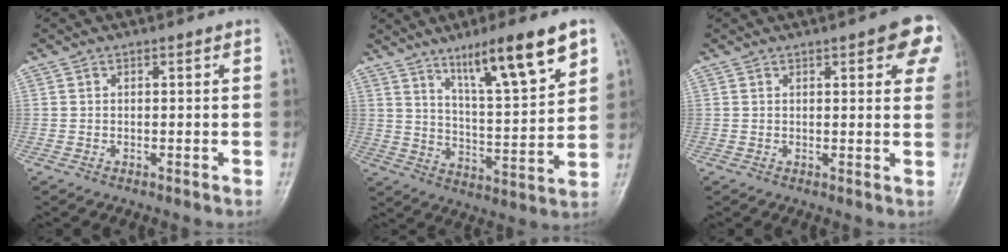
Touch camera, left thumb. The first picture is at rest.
{"total": 15.8, "force": [9.3, 2.5, 12.5], "torque": [-0.191, -0.044, 0.159]}
{"total": 8.4, "force": [3.8, 2.6, 7.0], "torque": [-0.056, -0.006, 0.036]}